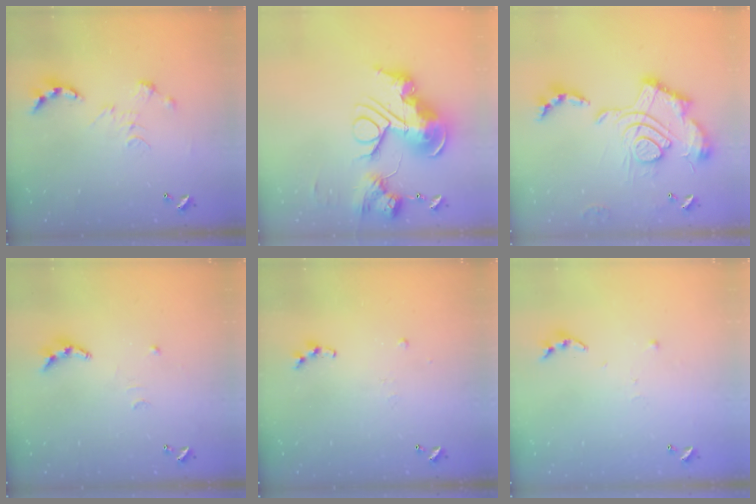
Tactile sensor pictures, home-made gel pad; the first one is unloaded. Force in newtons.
{"total": 0.9, "press": 0.9, "slide": 0.0}
{"total": 2.5, "press": 1.9, "slide": 1.7}
{"total": 7.9, "press": 7.9, "slide": 0.2}
{"total": 7.2, "press": 7.1, "slide": 0.7}
{"total": 3.8, "press": 3.8, "slide": 0.3}